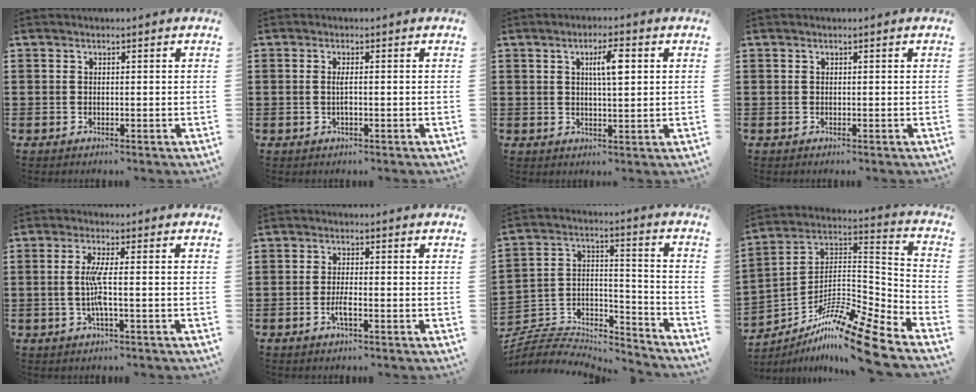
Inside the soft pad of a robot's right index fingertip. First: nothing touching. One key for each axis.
{"total": 1.6, "fx": -0.2, "fy": 0.2, "fz": 1.6, "tx": -0.032, "ty": 0.000, "tz": -0.004}
{"total": 4.8, "fx": 1.4, "fy": 1.1, "fz": 4.4, "tx": -0.074, "ty": 0.005, "tz": 0.016}
{"total": 0.0}
{"total": 4.5, "fx": -0.5, "fy": 0.1, "fz": 4.5, "tx": -0.096, "ty": -0.010, "tz": -0.018}
{"total": 2.6, "fx": -1.1, "fy": 0.3, "fz": 2.3, "tx": -0.047, "ty": -0.003, "tz": -0.021}
{"total": 5.4, "fx": -5.0, "fy": 1.7, "fz": 1.0, "tx": -0.025, "ty": -0.004, "tz": -0.102}
{"total": 12.9, "fx": -10.2, "fy": 0.5, "fz": 7.8, "tx": -0.134, "ty": 0.013, "tz": -0.194}